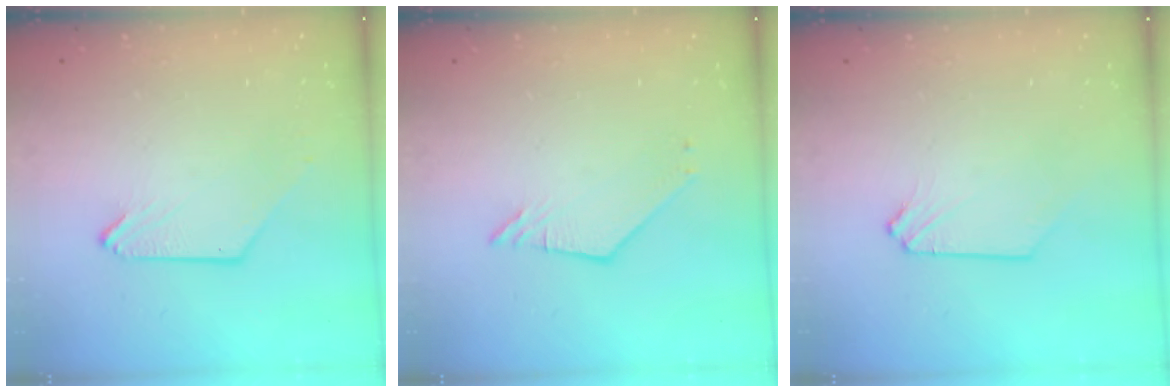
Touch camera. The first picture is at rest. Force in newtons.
{"total": 2.4, "press": 2.4, "slide": 0.1}
{"total": 0.0}